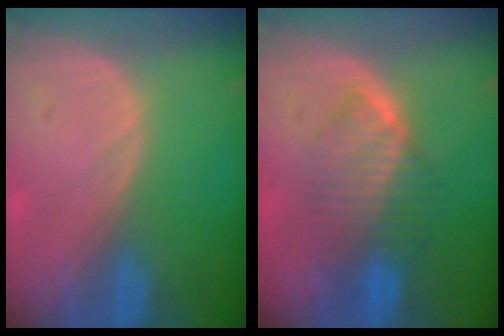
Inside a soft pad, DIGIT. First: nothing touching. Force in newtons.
{"total": 6.5, "press": 6.5, "slide": 0.1}